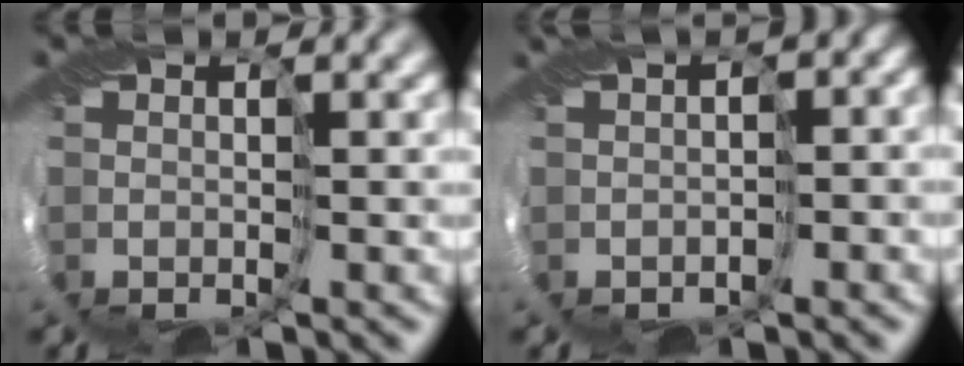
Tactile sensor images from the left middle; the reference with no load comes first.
{"total": 4.6, "force": [0.9, 2.5, 3.8], "torque": [-0.051, 0.020, 0.017]}